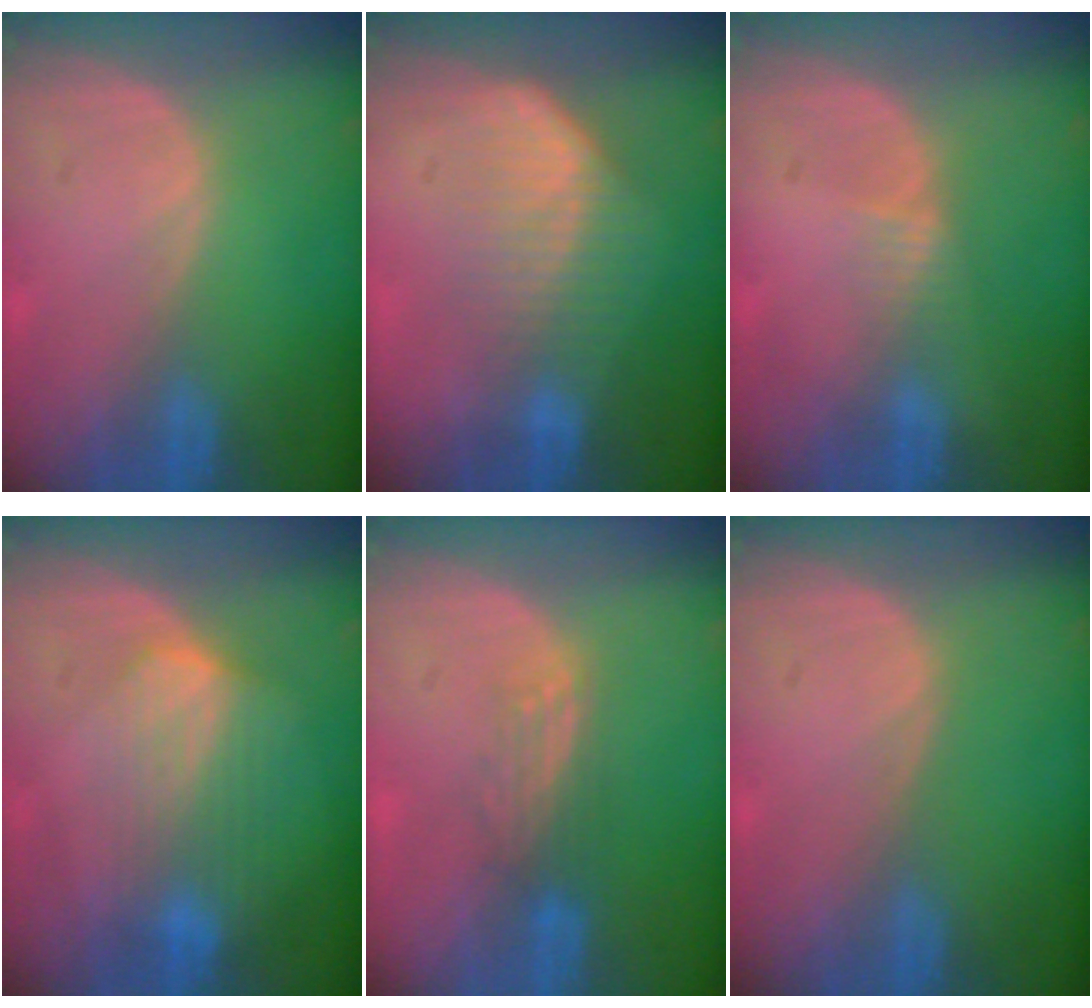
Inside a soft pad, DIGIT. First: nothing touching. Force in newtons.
{"total": 7.5, "press": 6.3, "slide": 4.0}
{"total": 1.4, "press": 1.1, "slide": 0.8}
{"total": 7.2, "press": 6.4, "slide": 3.1}
{"total": 2.9, "press": 2.7, "slide": 1.1}
{"total": 0.0}